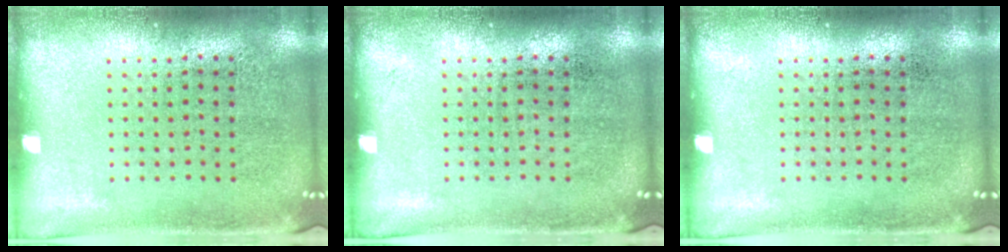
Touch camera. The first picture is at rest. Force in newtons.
{"total": 0.0}
{"total": 0.0}